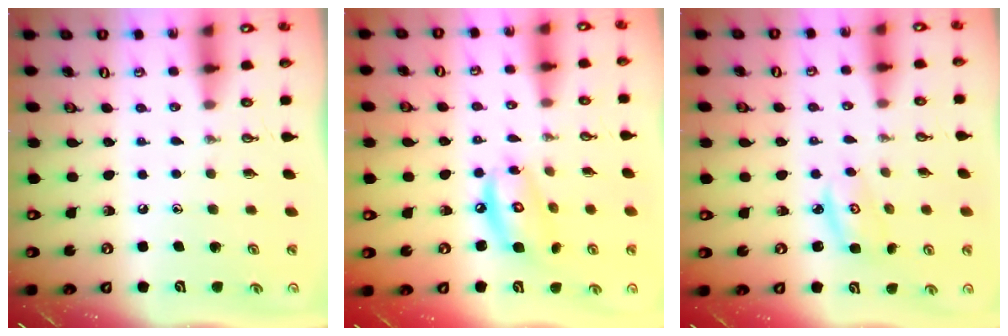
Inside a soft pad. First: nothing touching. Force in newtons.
{"total": 9.9, "press": 9.8, "slide": 0.8}
{"total": 3.3, "press": 3.2, "slide": 0.3}